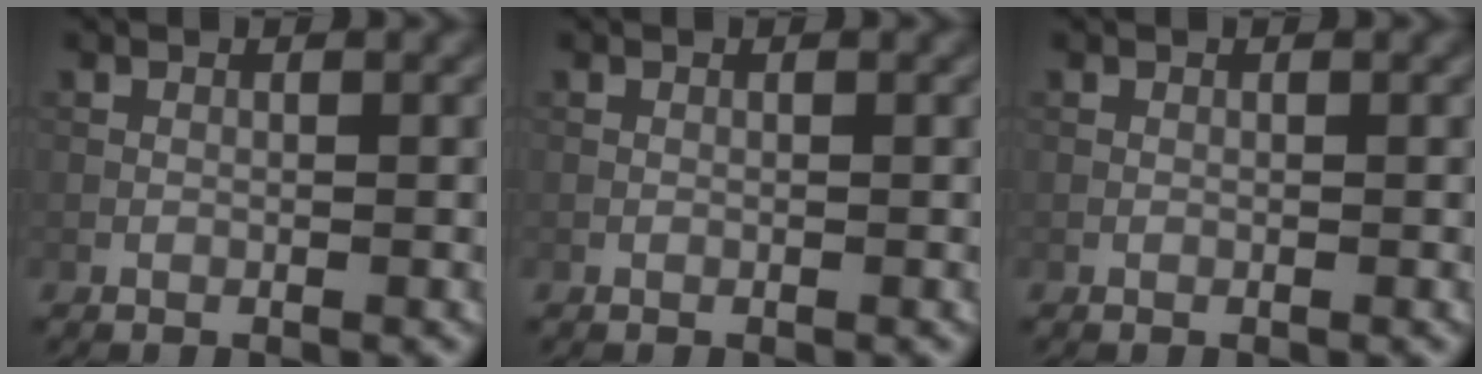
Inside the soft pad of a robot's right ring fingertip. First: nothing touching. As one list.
[{"total": 0.0}, {"total": 0.0}]